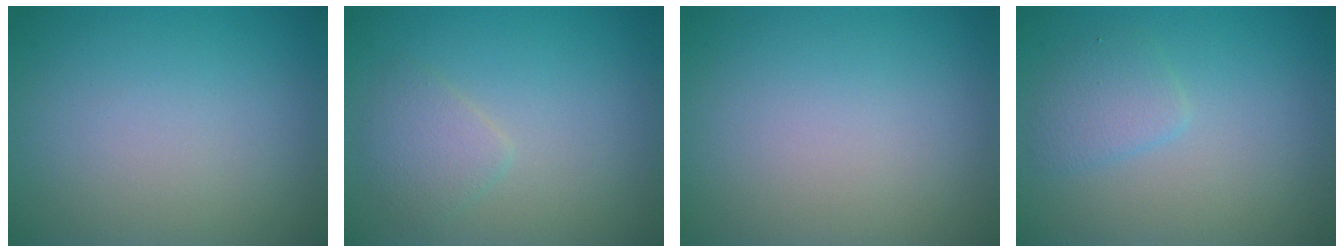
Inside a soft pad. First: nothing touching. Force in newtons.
{"total": 1.8, "press": 1.8, "slide": 0.0}
{"total": 0.0}
{"total": 1.9, "press": 1.9, "slide": 0.0}